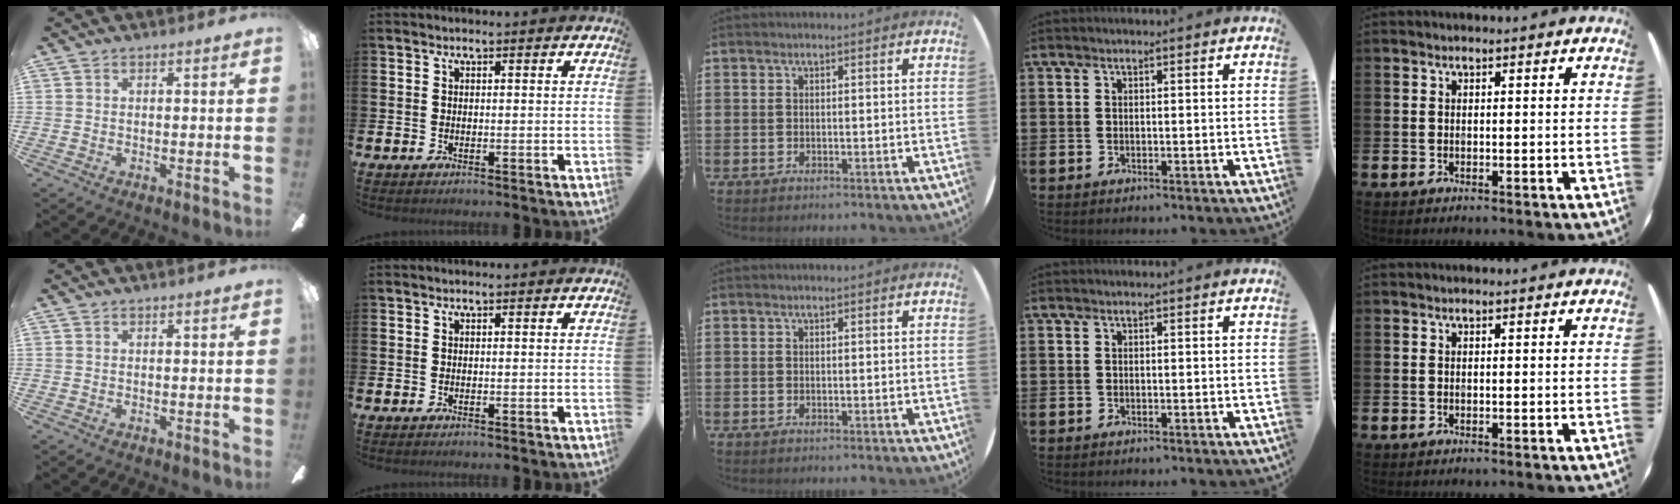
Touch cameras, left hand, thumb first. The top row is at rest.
{}